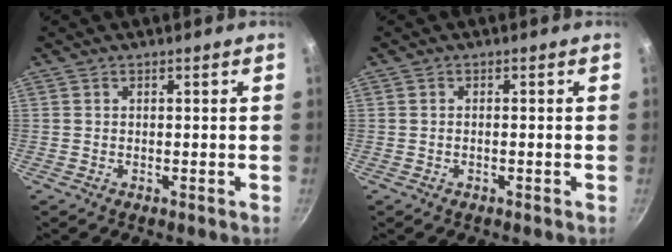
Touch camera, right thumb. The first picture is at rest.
{"total": 0.6, "force": [-0.3, 0.2, 0.5], "torque": [-0.014, 0.007, -0.006]}